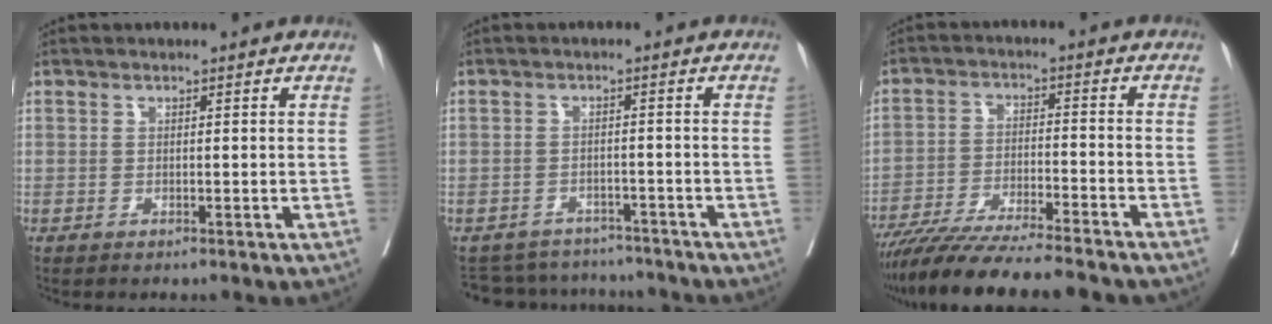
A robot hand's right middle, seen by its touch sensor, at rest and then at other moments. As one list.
[{"total": 8.9, "force": [-8.4, 2.6, 0.6], "torque": [-0.011, 0.014, -0.110]}, {"total": 15.5, "force": [-13.6, 0.3, 7.5], "torque": [-0.119, -0.029, -0.218]}]